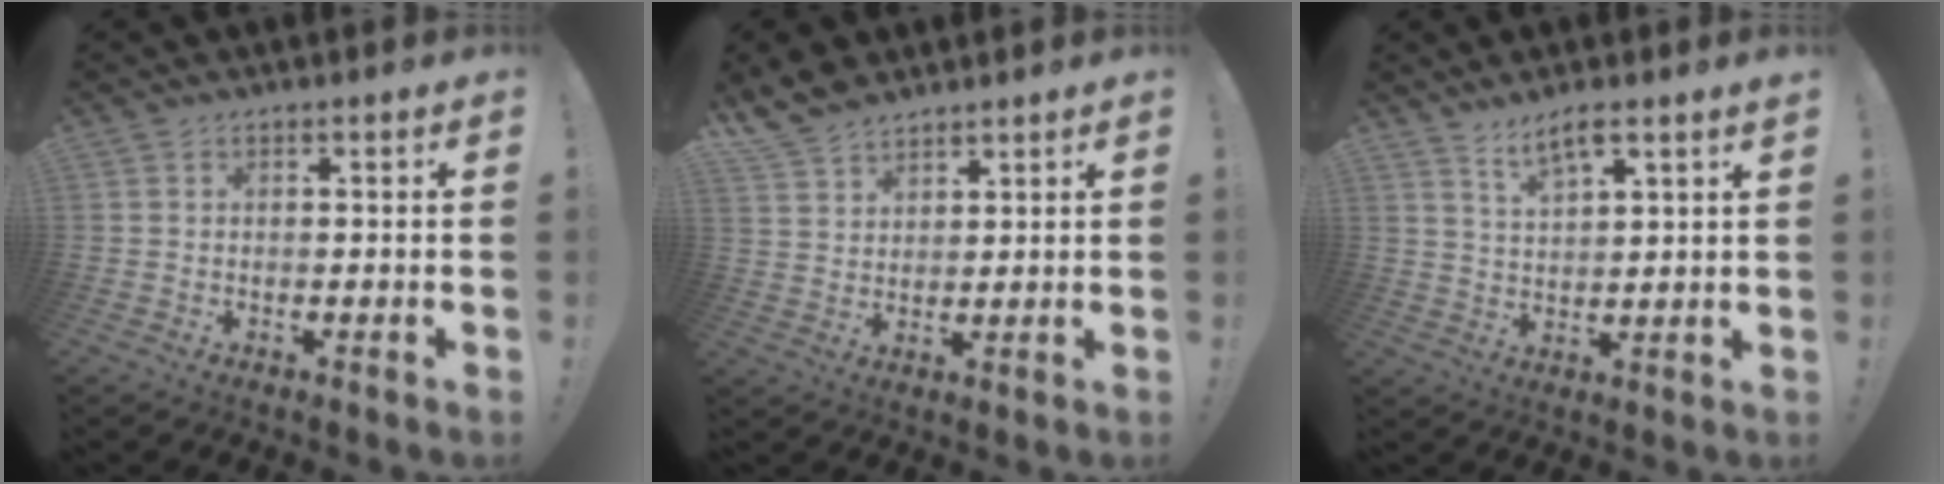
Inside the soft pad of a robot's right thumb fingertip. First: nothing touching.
{"total": 7.4, "force": [6.3, 3.3, 2.0], "torque": [-0.046, -0.038, 0.125]}
{"total": 6.0, "force": [4.7, 0.7, 3.6], "torque": [-0.070, -0.021, 0.082]}